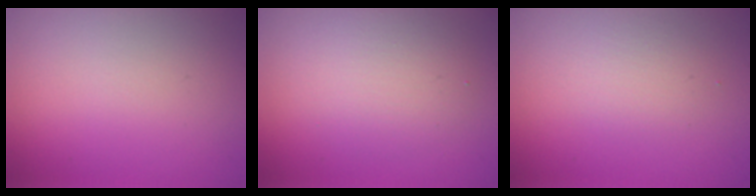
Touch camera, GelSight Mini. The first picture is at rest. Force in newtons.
{"total": 3.5, "press": 3.5, "slide": 0.1}
{"total": 1.7, "press": 1.6, "slide": 0.1}